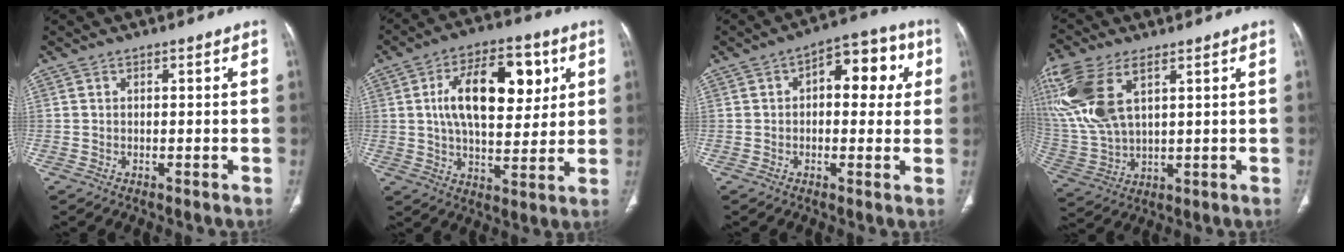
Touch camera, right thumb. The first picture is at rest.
{"total": 17.5, "force": [4.8, 9.1, 14.2], "torque": [-0.197, -0.003, 0.077]}
{"total": 11.3, "force": [2.6, 6.2, 9.1], "torque": [-0.076, 0.023, 0.026]}
{"total": 18.1, "force": [7.4, 9.1, 13.8], "torque": [-0.331, -0.013, 0.152]}